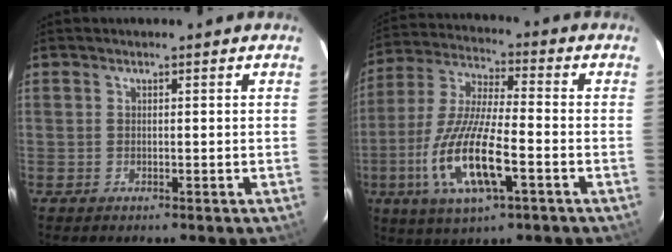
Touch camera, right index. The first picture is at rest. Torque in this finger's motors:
{"motor_torque": [1.22, -0.92, 1.05, 0.21]}